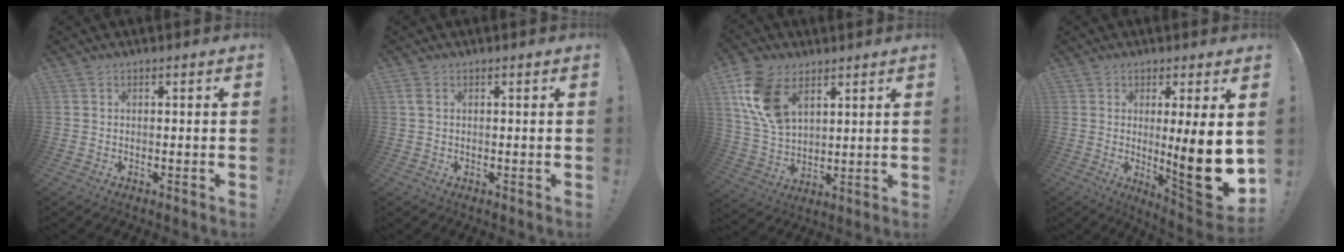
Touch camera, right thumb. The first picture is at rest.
{"total": 1.9, "force": [0.6, 1.1, 1.4], "torque": [-0.033, 0.007, 0.013]}
{"total": 15.6, "force": [7.6, 9.7, 9.7], "torque": [-0.199, -0.026, 0.145]}
{"total": 14.8, "force": [-0.1, 2.1, 14.7], "torque": [-0.184, -0.028, 0.002]}